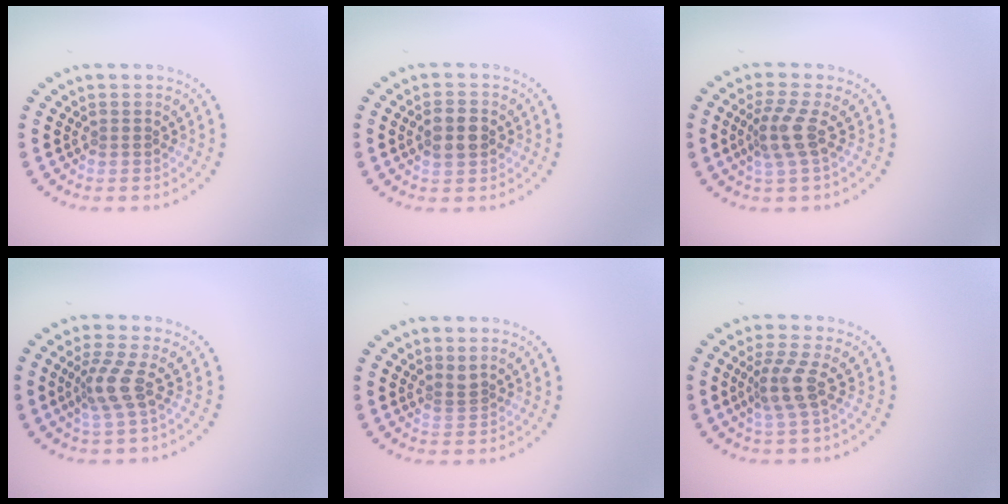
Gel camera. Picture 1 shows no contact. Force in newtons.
{"total": 2.9, "press": 2.9, "slide": 0.1}
{"total": 2.9, "press": 2.2, "slide": 1.8}
{"total": 2.8, "press": 2.0, "slide": 1.9}
{"total": 1.0, "press": 0.6, "slide": 0.8}
{"total": 2.8, "press": 2.1, "slide": 1.9}